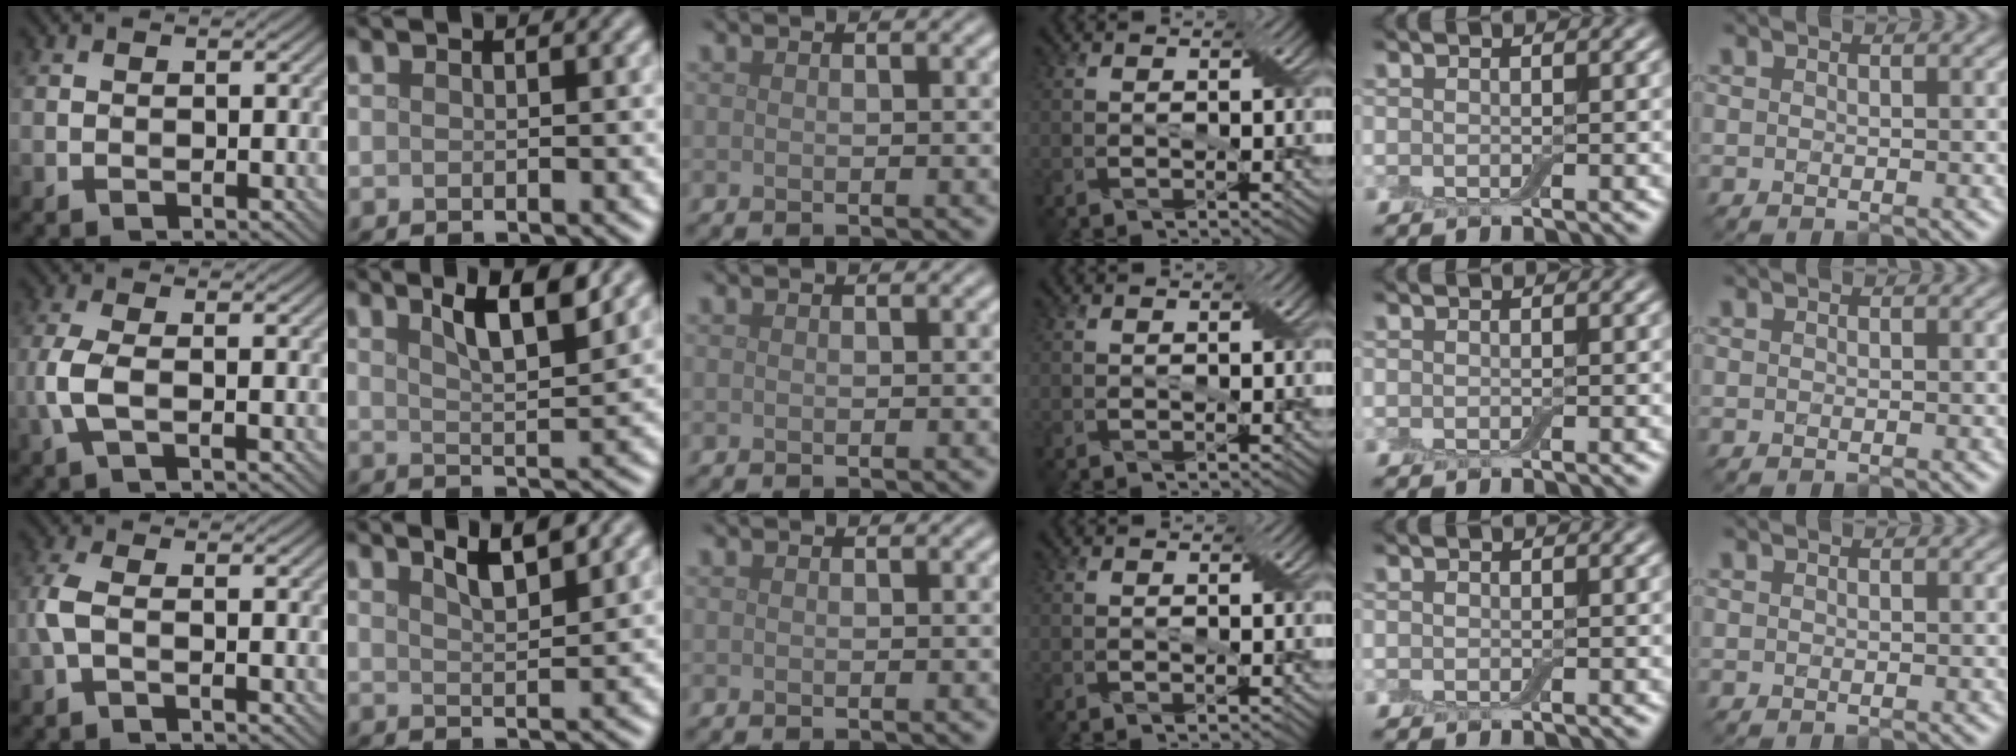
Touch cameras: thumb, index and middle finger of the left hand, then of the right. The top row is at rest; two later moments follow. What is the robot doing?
{"motion": "insert", "object": "box of matches"}